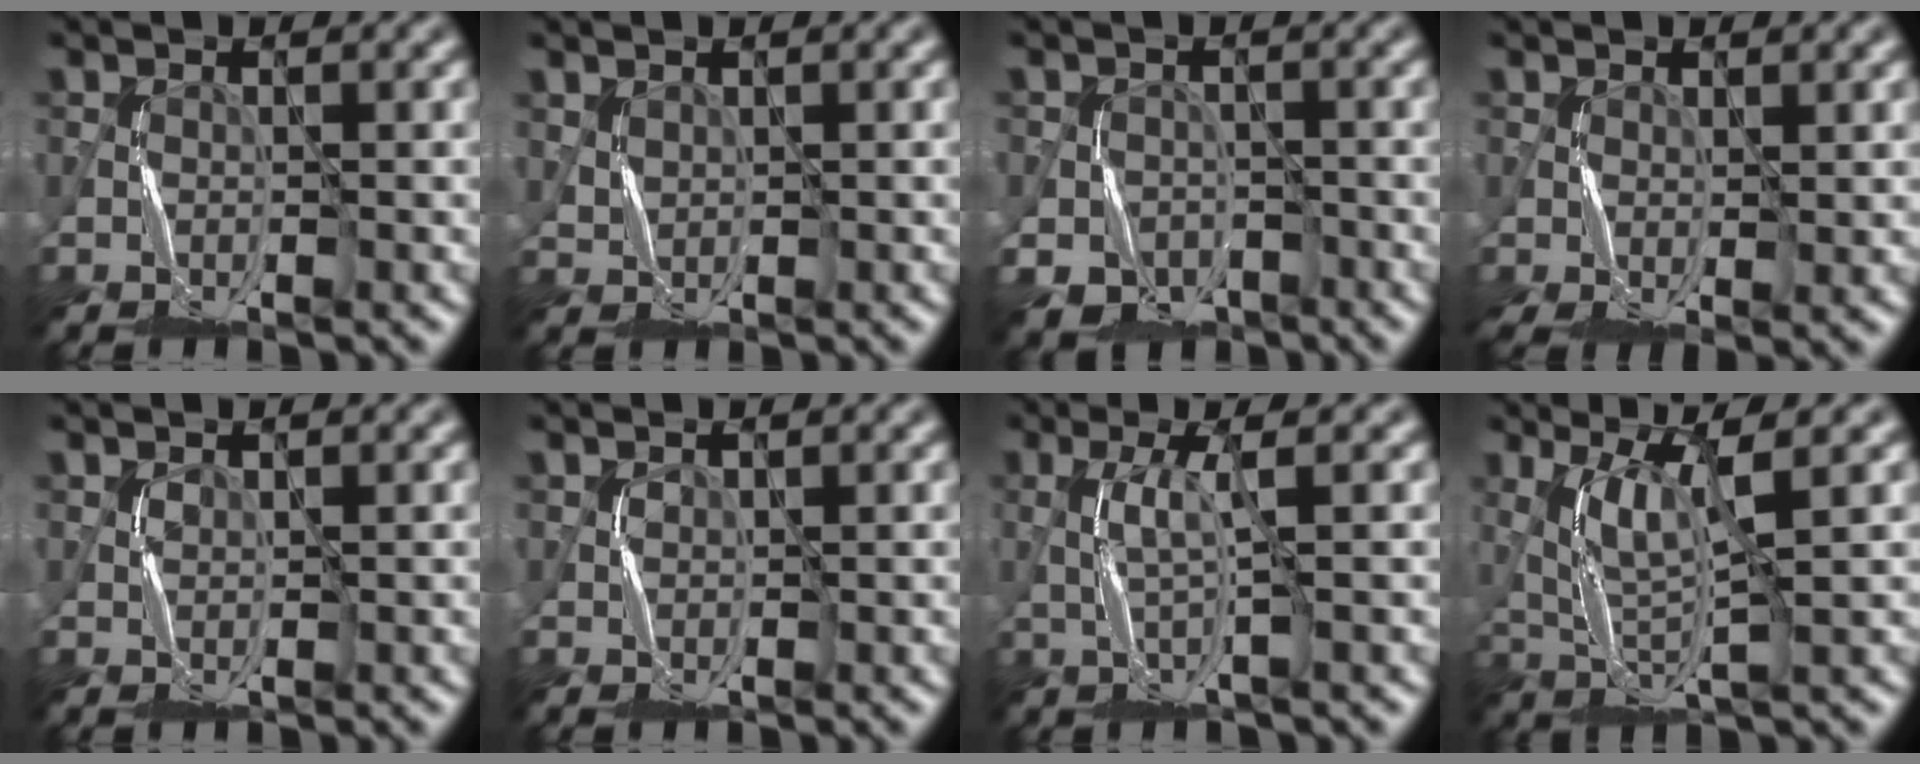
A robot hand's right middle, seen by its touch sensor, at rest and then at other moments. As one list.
[{"total": 1.2, "force": [0.9, 0.7, 0.3], "torque": [-0.012, -0.002, 0.026]}, {"total": 3.9, "force": [-1.8, 3.2, 1.2], "torque": [-0.019, -0.008, -0.033]}, {"total": 2.6, "force": [0.4, 1.2, 2.3], "torque": [-0.057, -0.001, 0.010]}, {"total": 0.8, "force": [0.6, 0.5, 0.3], "torque": [-0.008, -0.002, 0.016]}, {"total": 0.6, "force": [0.5, 0.3, -0.1], "torque": [0.000, -0.002, 0.016]}, {"total": 2.0, "force": [0.0, -0.1, 2.0], "torque": [-0.047, -0.001, 0.004]}, {"total": 4.3, "force": [1.5, 0.6, 4.0], "torque": [-0.085, -0.006, 0.038]}]